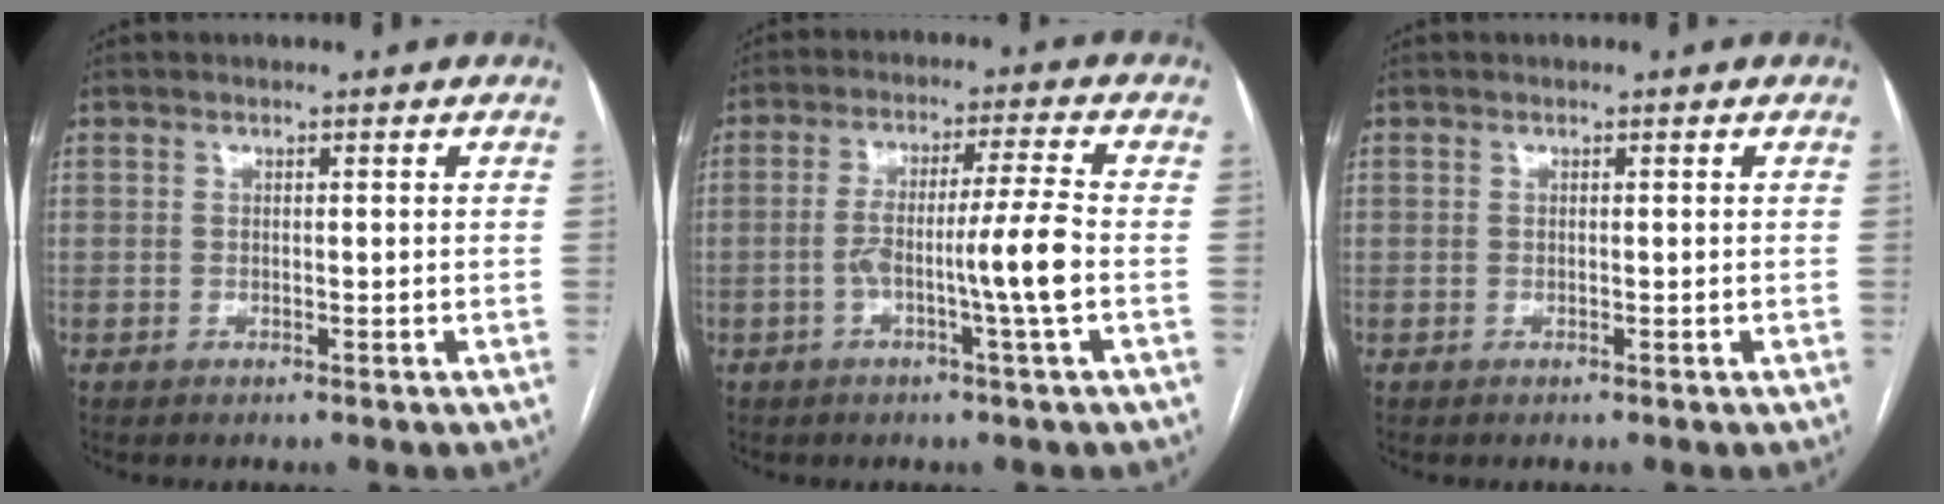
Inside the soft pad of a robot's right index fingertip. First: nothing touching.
{"total": 8.1, "force": [-2.0, -1.2, 7.7], "torque": [-0.139, 0.005, -0.034]}
{"total": 0.0}